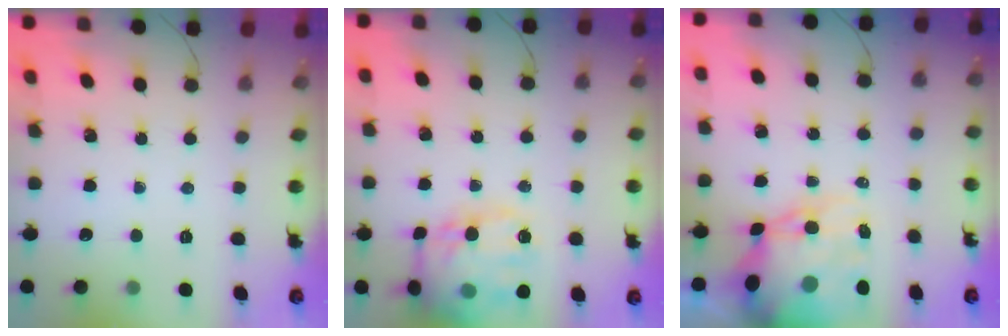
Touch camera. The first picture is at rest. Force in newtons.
{"total": 20.0, "press": 19.7, "slide": 3.4}
{"total": 15.6, "press": 15.2, "slide": 3.6}